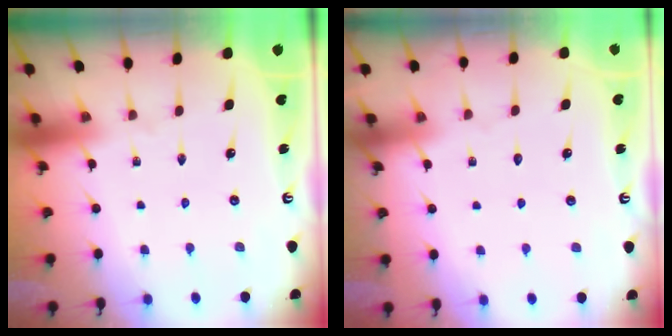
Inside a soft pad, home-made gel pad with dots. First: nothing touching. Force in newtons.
{"total": 0.8, "press": 0.8, "slide": 0.2}